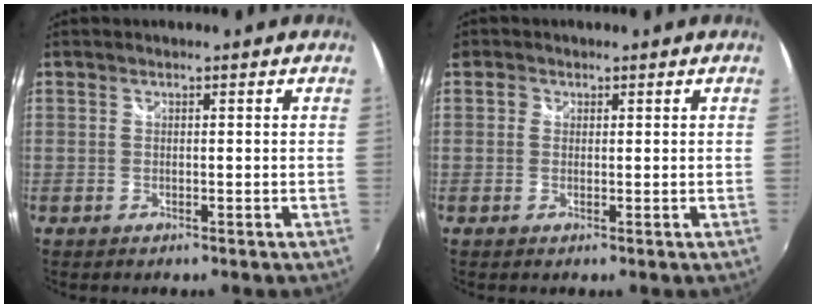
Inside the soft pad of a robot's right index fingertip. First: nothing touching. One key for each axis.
{"total": 1.4, "fx": 0.1, "fy": 1.3, "fz": 0.3, "tx": 0.000, "ty": 0.003, "tz": -0.005}